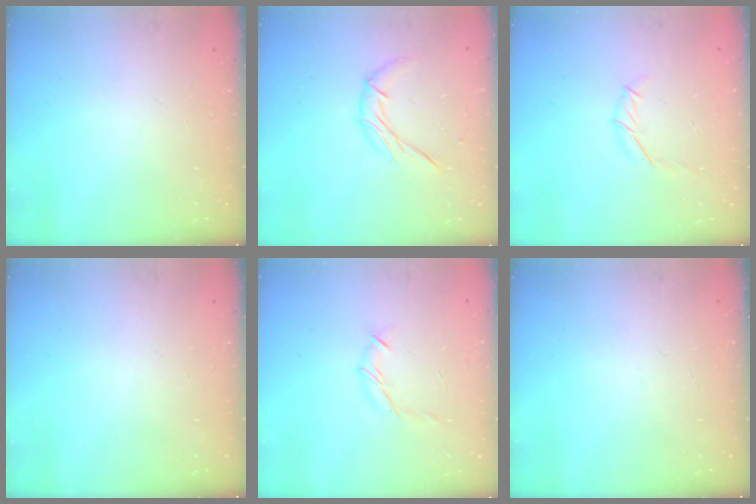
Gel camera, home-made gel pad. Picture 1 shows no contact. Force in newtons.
{"total": 6.8, "press": 6.8, "slide": 0.7}
{"total": 6.0, "press": 5.9, "slide": 1.0}
{"total": 0.0}
{"total": 6.7, "press": 6.6, "slide": 1.2}
{"total": 0.0}